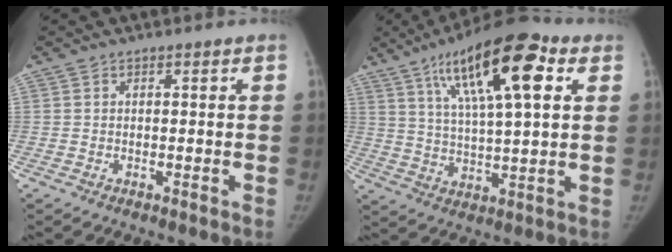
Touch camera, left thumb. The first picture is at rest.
{"total": 19.7, "force": [8.7, 6.3, 16.5], "torque": [-0.245, -0.010, 0.142]}